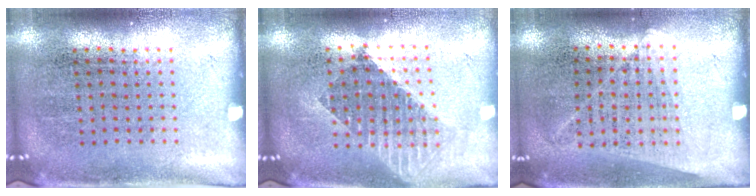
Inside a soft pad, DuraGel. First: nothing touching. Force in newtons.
{"total": 1.7, "press": 1.4, "slide": 1.0}
{"total": 1.2, "press": 1.1, "slide": 0.6}